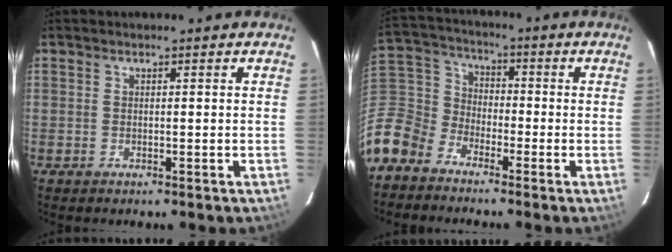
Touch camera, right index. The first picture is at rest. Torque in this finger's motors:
{"motor_torque": [-0.13, -1.03, -0.47, -0.21]}